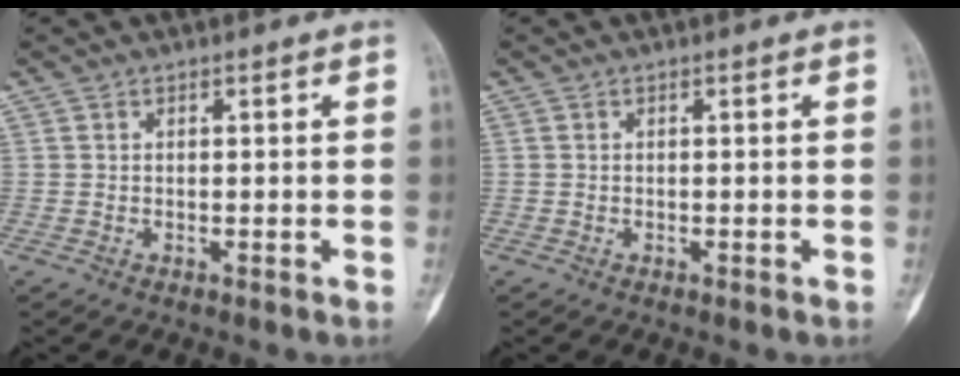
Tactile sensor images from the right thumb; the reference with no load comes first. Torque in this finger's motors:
{"motor_torque": [0.08, -0.13, 0.15, 0.05, -0.01]}